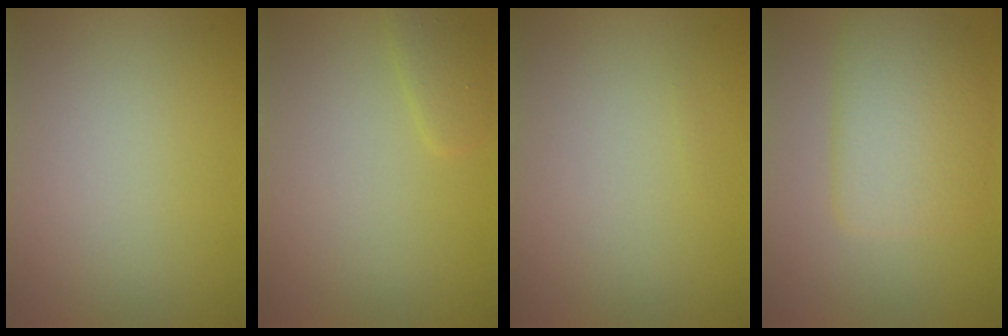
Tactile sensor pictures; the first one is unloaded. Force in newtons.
{"total": 1.3, "press": 1.3, "slide": 0.2}
{"total": 0.0}
{"total": 4.9, "press": 4.9, "slide": 0.2}